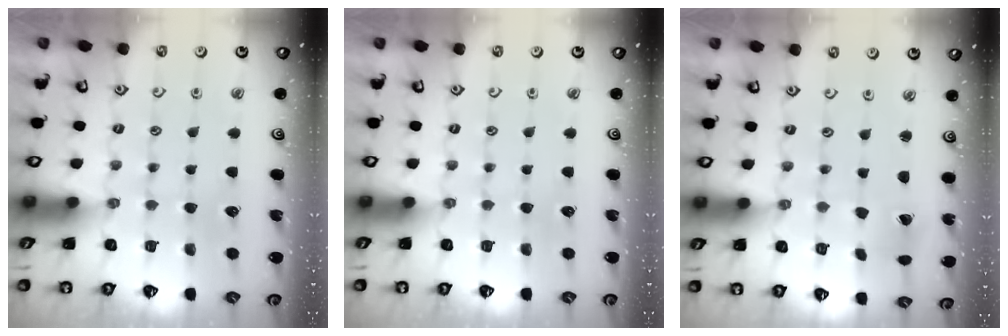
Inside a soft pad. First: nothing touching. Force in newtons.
{"total": 0.0}
{"total": 1.3, "press": 1.3, "slide": 0.1}